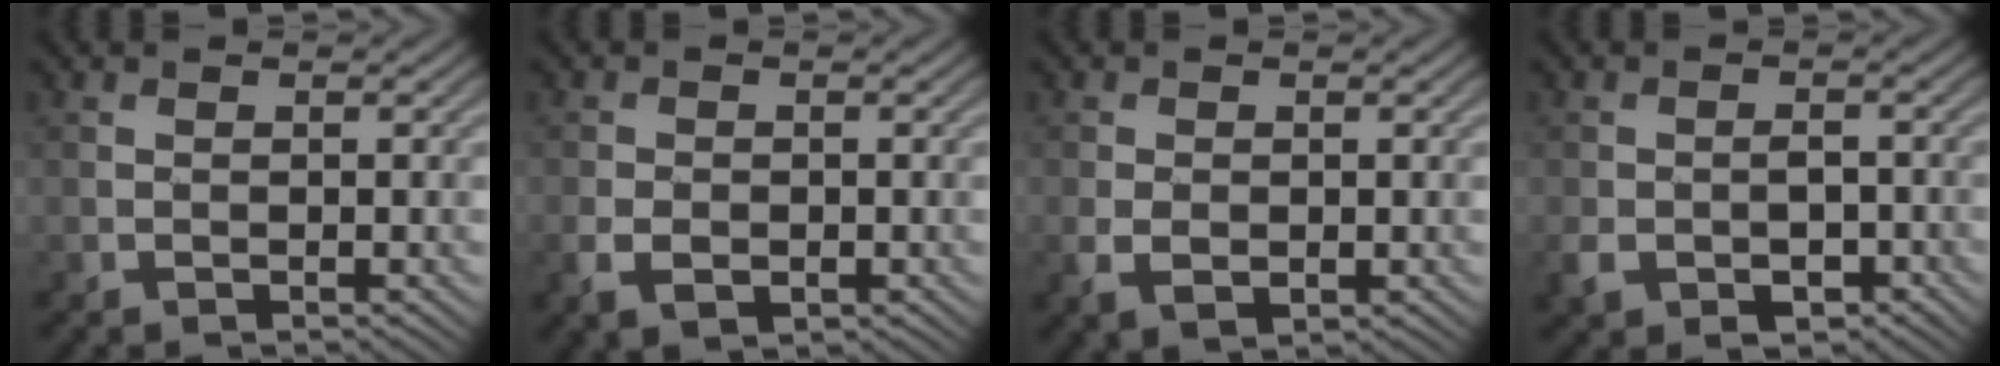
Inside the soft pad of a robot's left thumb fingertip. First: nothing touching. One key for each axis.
{"total": 3.5, "fx": -1.4, "fy": 2.3, "fz": 2.2, "tx": -0.049, "ty": -0.009, "tz": -0.029}
{"total": 3.0, "fx": -0.8, "fy": 2.0, "fz": 2.0, "tx": -0.046, "ty": -0.010, "tz": -0.014}
{"total": 5.7, "fx": -2.9, "fy": 4.0, "fz": 2.8, "tx": -0.050, "ty": -0.013, "tz": -0.048}